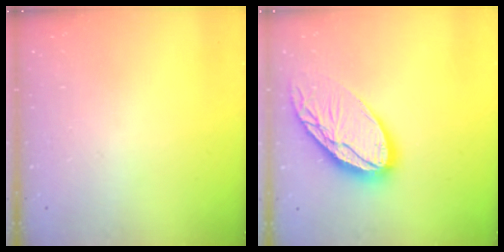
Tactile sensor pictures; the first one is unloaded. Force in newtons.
{"total": 16.8, "press": 16.7, "slide": 1.9}